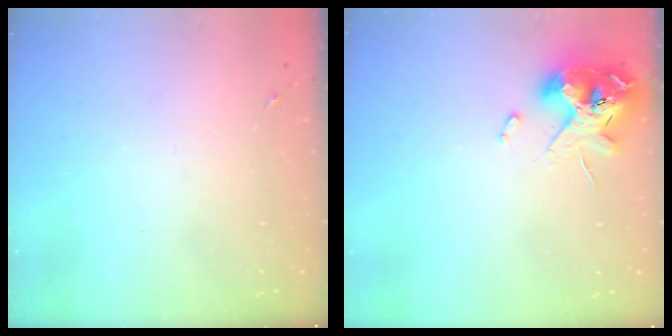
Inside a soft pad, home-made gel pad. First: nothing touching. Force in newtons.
{"total": 12.7, "press": 12.5, "slide": 2.0}